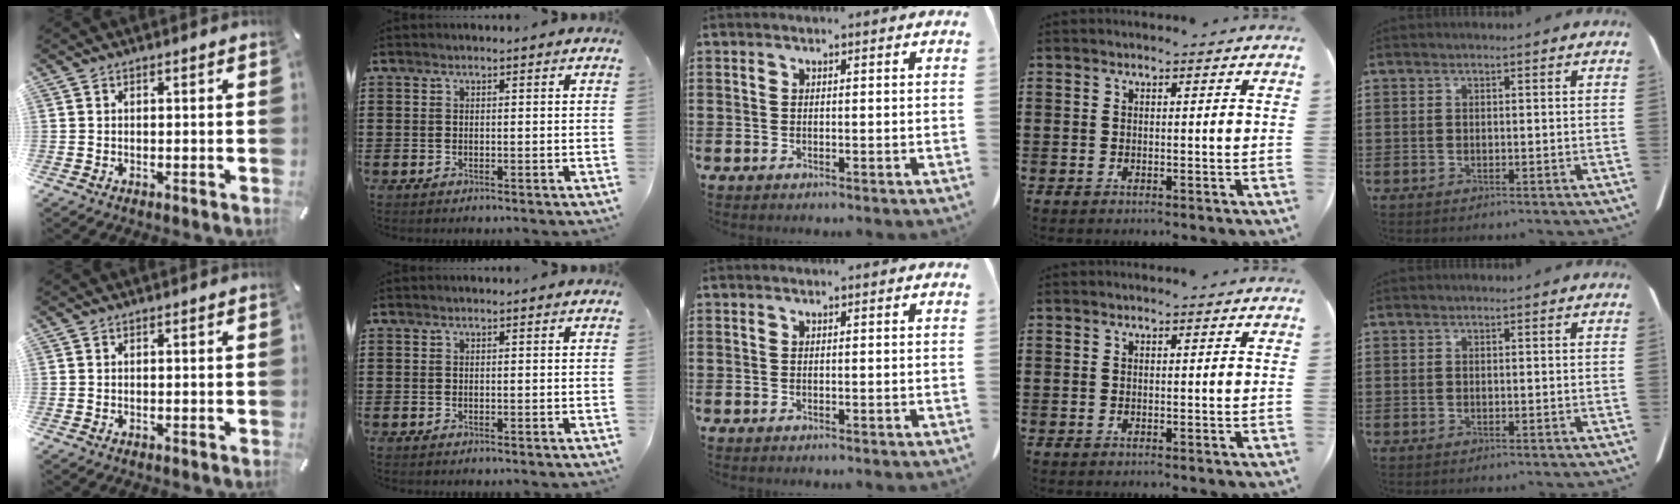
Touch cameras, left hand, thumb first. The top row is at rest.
{}